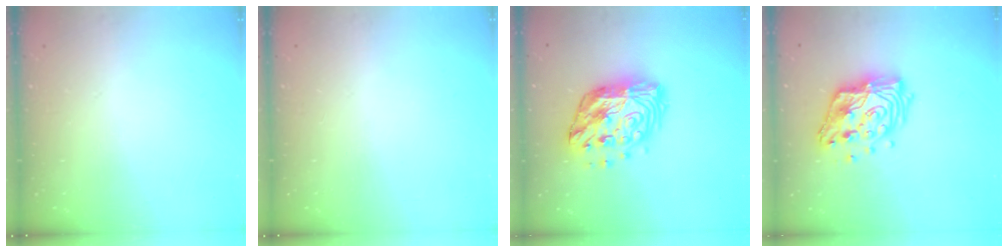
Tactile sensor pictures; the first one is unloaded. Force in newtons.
{"total": 0.0}
{"total": 15.8, "press": 15.7, "slide": 1.3}
{"total": 15.9, "press": 15.9, "slide": 1.0}